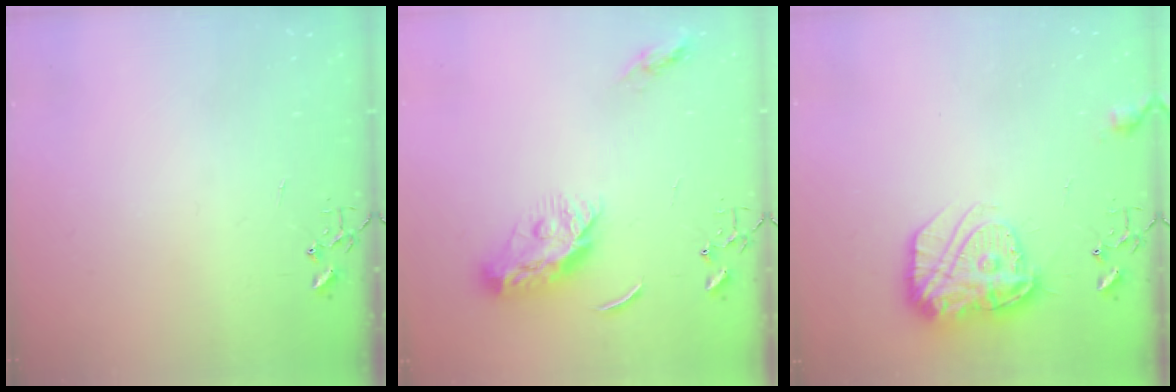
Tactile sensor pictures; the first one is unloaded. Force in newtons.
{"total": 11.5, "press": 11.5, "slide": 0.2}
{"total": 16.1, "press": 16.0, "slide": 1.5}